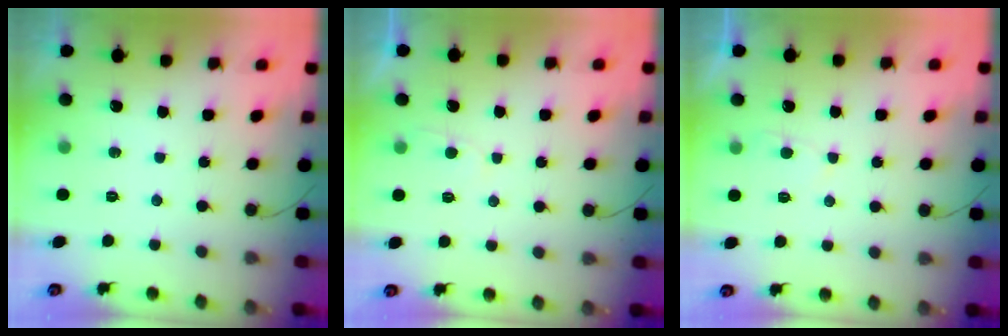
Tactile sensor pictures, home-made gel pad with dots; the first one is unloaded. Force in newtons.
{"total": 2.1, "press": 2.1, "slide": 0.2}
{"total": 2.5, "press": 2.5, "slide": 0.4}